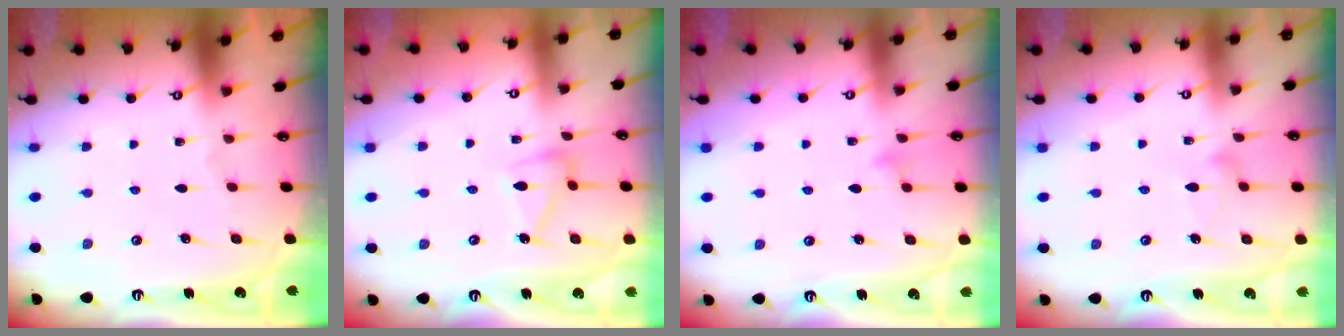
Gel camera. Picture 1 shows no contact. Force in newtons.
{"total": 10.4, "press": 10.4, "slide": 0.5}
{"total": 4.9, "press": 4.9, "slide": 0.6}
{"total": 7.8, "press": 7.8, "slide": 0.3}